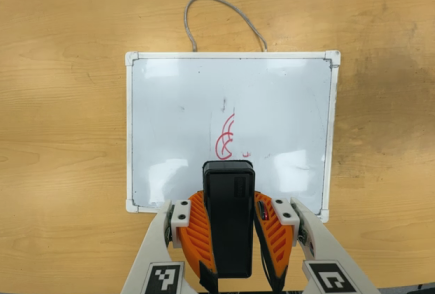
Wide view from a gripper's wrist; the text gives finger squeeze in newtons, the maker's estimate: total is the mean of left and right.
{"total": 9.6, "left": 8.1, "right": 11.2}